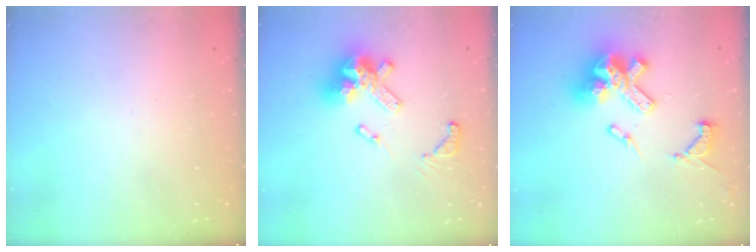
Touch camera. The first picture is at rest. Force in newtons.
{"total": 15.6, "press": 15.4, "slide": 2.0}
{"total": 18.2, "press": 17.7, "slide": 4.0}